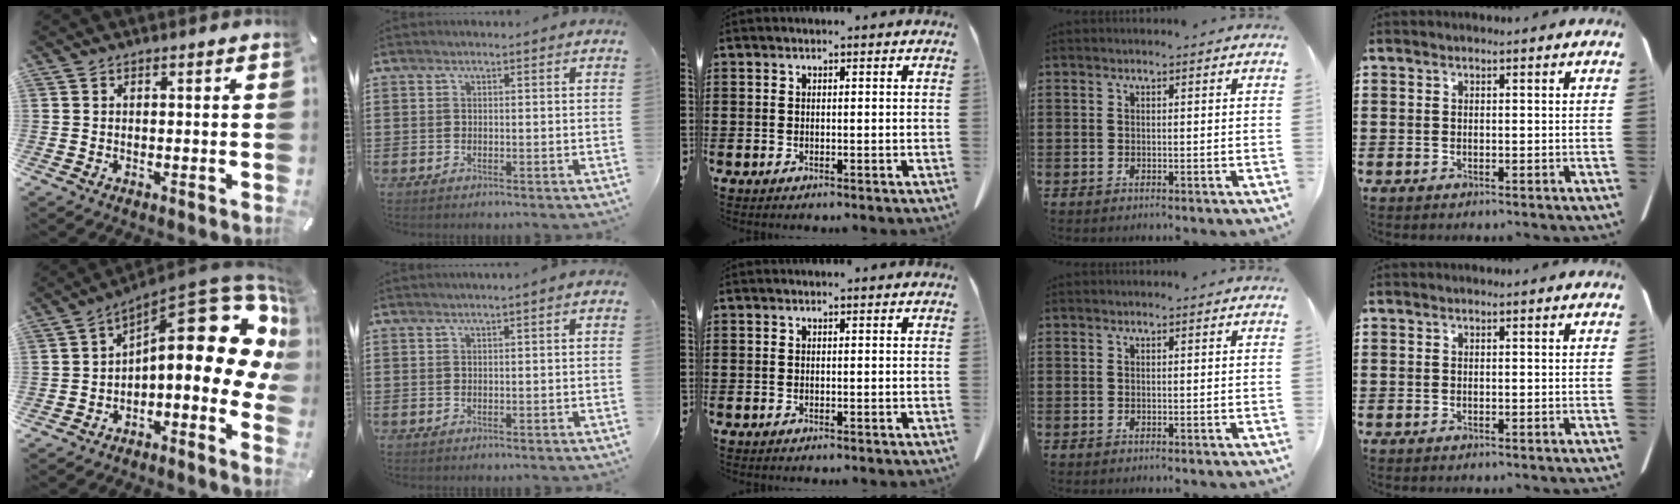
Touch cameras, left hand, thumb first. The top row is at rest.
{"thumb": {"total": 19.4, "force": [6.6, 8.0, 16.4], "torque": [-0.205, -0.065, 0.111]}, "index": {"total": 0.7, "force": [0.1, 0.0, 0.6], "torque": [-0.009, -0.005, 0.003]}}